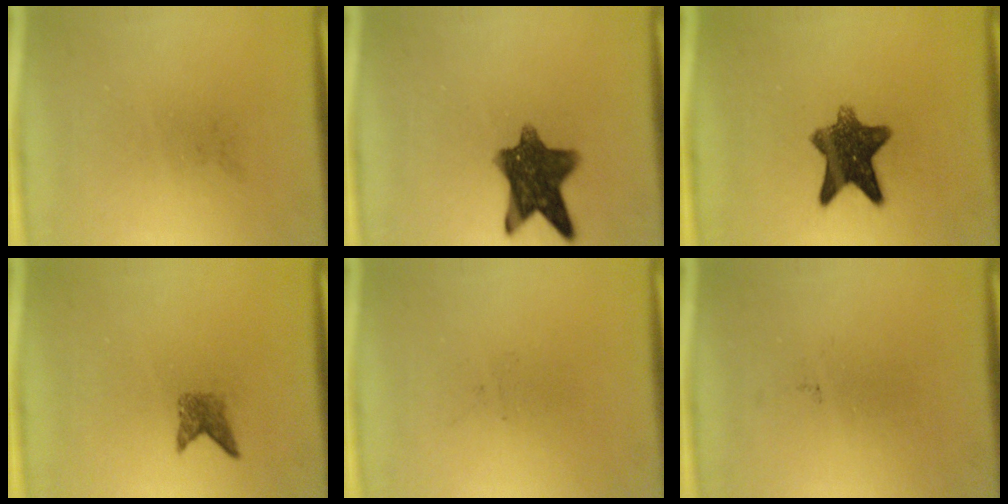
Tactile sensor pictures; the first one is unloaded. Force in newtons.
{"total": 10.1}
{"total": 9.6}
{"total": 1.9}
{"total": 0.0}
{"total": 0.0}